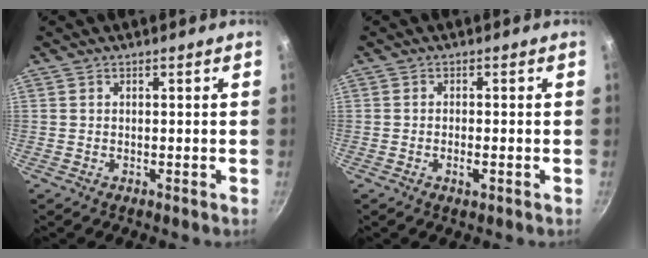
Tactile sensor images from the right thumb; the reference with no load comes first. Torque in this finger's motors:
{"motor_torque": [-0.45, -0.07, -0.35, 0.16, -0.06]}